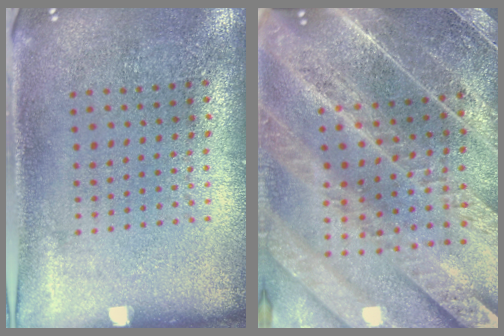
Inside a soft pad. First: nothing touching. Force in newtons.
{"total": 4.5, "press": 4.0, "slide": 2.0}